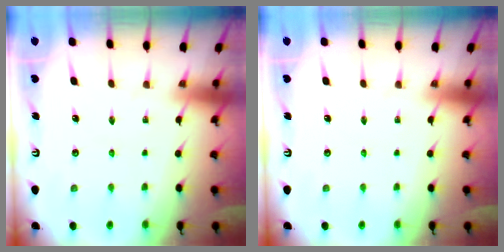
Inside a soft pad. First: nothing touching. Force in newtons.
{"total": 0.0}